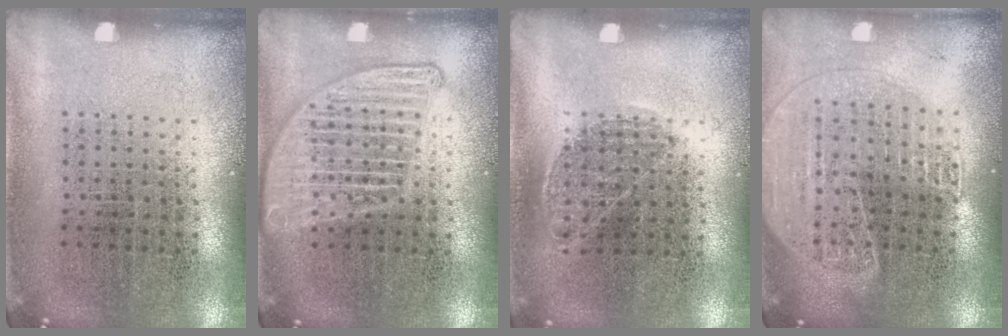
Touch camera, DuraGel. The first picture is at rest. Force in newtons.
{"total": 1.8, "press": 1.8, "slide": 0.3}
{"total": 0.9, "press": 0.7, "slide": 0.6}
{"total": 1.8, "press": 1.7, "slide": 0.7}